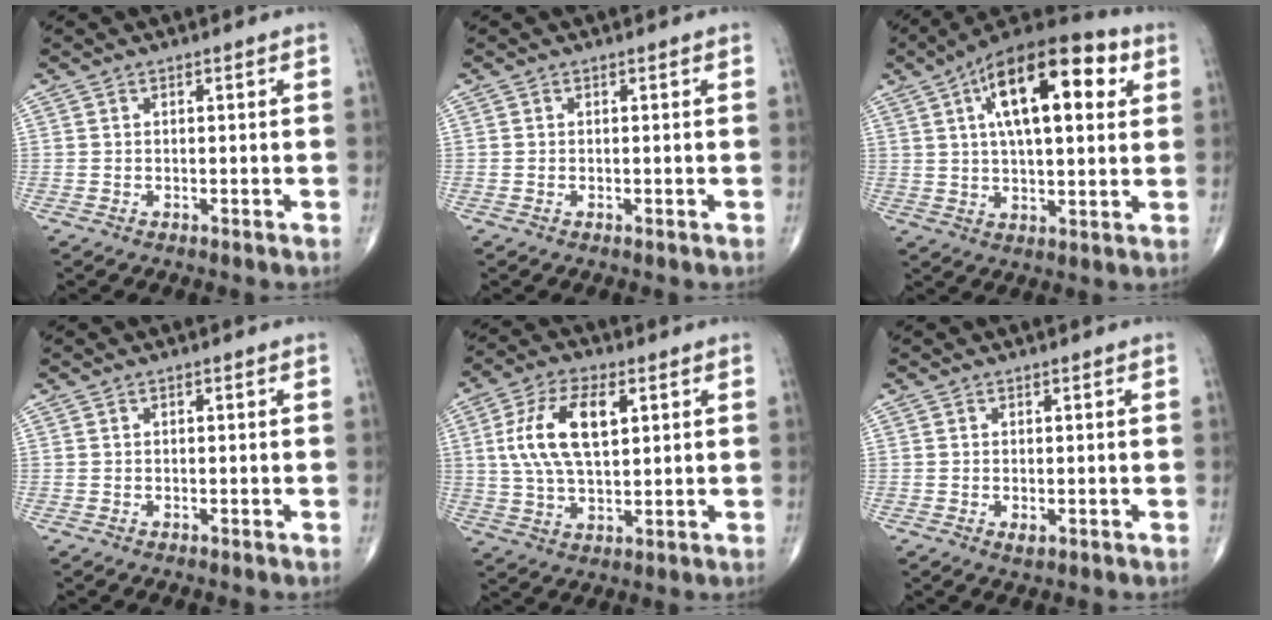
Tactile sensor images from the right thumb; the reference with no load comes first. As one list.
[{"total": 0.0}, {"total": 20.7, "force": [6.9, 8.8, 17.4], "torque": [-0.260, 0.011, 0.104]}, {"total": 0.0}, {"total": 12.8, "force": [3.2, 6.2, 10.7], "torque": [-0.208, 0.001, 0.062]}, {"total": 1.0, "force": [-0.2, 0.5, 0.9], "torque": [-0.015, -0.004, -0.002]}]